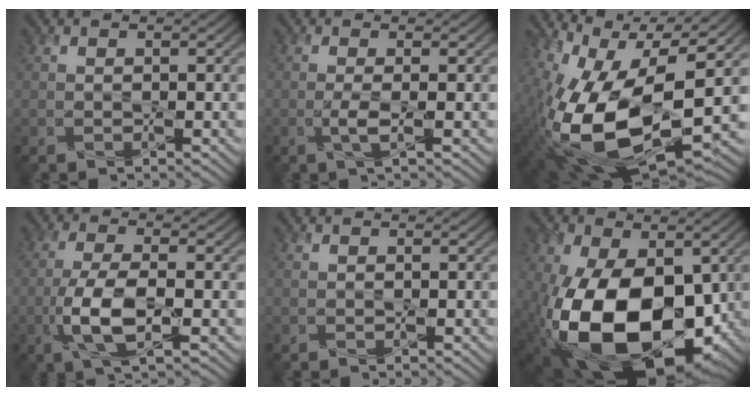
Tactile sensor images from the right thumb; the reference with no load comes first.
{"total": 2.0, "force": [-0.6, 0.1, 1.9], "torque": [-0.044, -0.001, -0.016]}
{"total": 18.5, "force": [-2.6, 9.5, 15.7], "torque": [-0.320, -0.037, -0.042]}
{"total": 7.0, "force": [-2.3, 2.3, 6.2], "torque": [-0.134, 0.000, -0.049]}
{"total": 0.0}
{"total": 18.7, "force": [-3.8, 11.3, 14.4], "torque": [-0.283, -0.049, -0.053]}